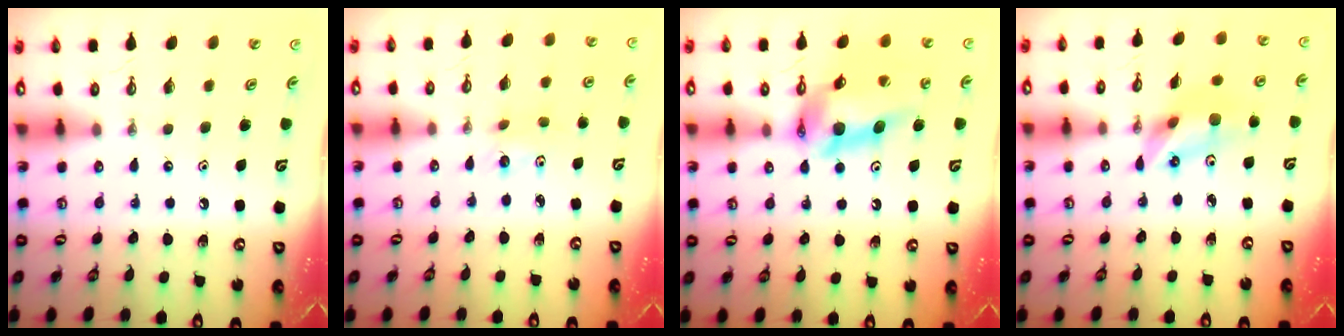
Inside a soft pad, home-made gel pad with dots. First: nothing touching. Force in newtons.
{"total": 6.9, "press": 4.9, "slide": 4.8}
{"total": 14.4, "press": 14.3, "slide": 1.2}
{"total": 10.5, "press": 10.2, "slide": 2.8}